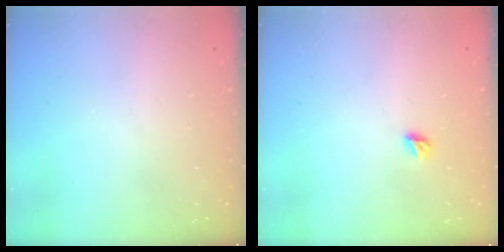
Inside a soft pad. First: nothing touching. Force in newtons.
{"total": 5.1, "press": 5.1, "slide": 0.5}